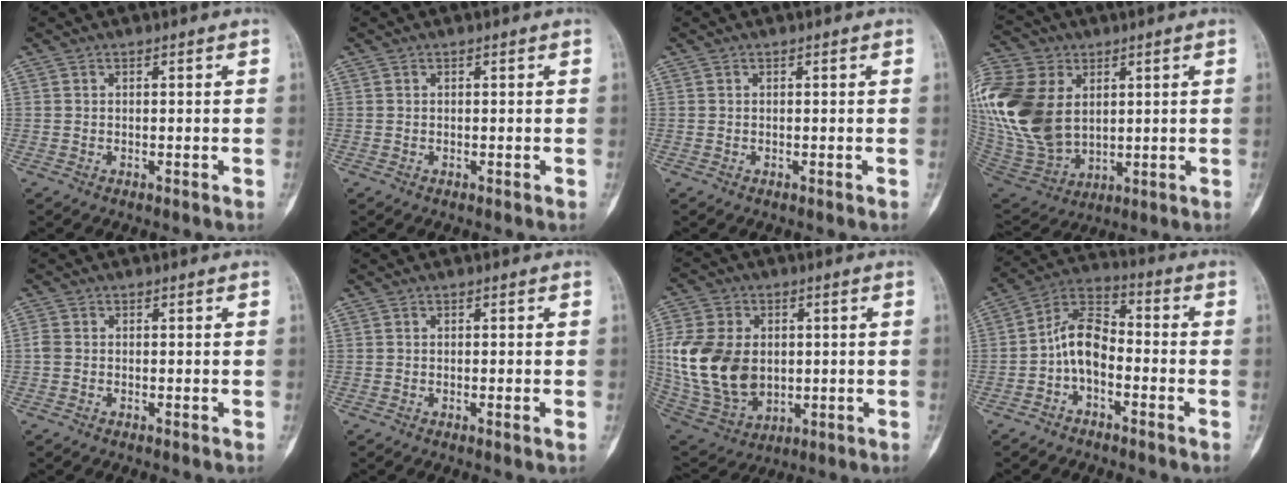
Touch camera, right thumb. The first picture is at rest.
{"total": 0.0}
{"total": 0.0}
{"total": 26.0, "force": [5.6, 18.3, 17.6], "torque": [-0.412, -0.002, 0.123]}
{"total": 1.3, "force": [-0.1, 1.0, 0.8], "torque": [-0.019, 0.000, -0.005]}
{"total": 1.0, "force": [-0.2, 0.1, 1.0], "torque": [-0.018, -0.004, -0.003]}
{"total": 19.2, "force": [0.9, 14.0, 13.1], "torque": [-0.250, -0.006, 0.038]}
{"total": 8.9, "force": [-2.5, 5.5, 6.5], "torque": [-0.110, 0.043, -0.060]}